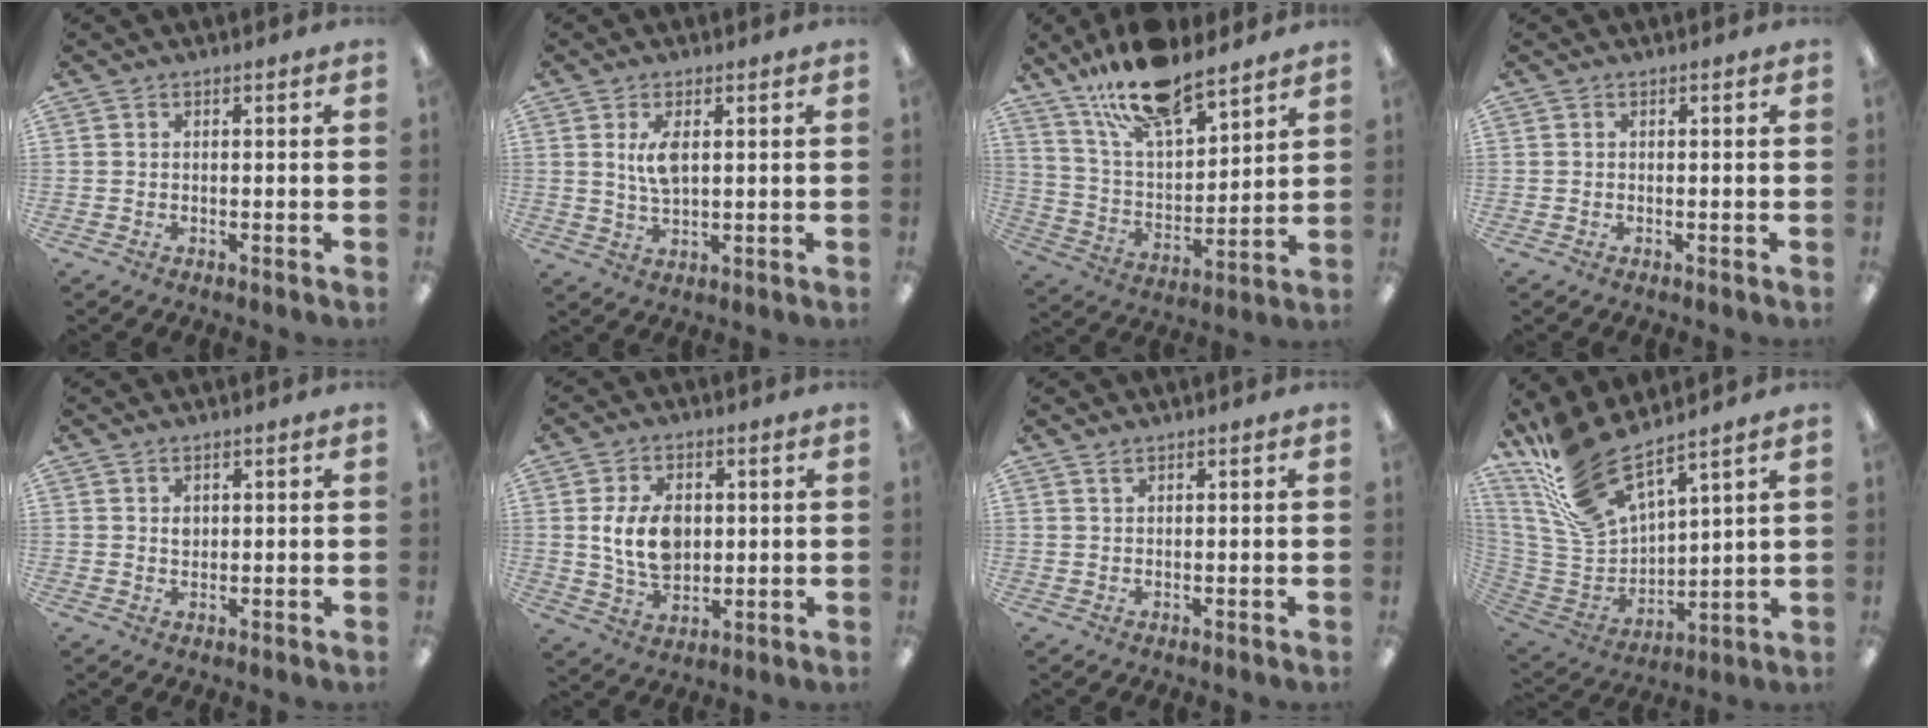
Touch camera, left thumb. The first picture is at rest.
{"total": 5.5, "force": [1.8, 2.5, 4.5], "torque": [-0.094, -0.002, 0.027]}
{"total": 17.2, "force": [13.9, 5.5, 8.4], "torque": [-0.164, -0.077, 0.246]}
{"total": 0.0}
{"total": 1.5, "force": [0.9, 0.9, 0.7], "torque": [-0.008, -0.002, 0.015]}
{"total": 10.1, "force": [1.5, 7.1, 7.0], "torque": [-0.147, 0.004, 0.026]}
{"total": 1.1, "force": [0.9, 0.3, 0.5], "torque": [-0.012, 0.002, 0.016]}
{"total": 18.3, "force": [15.1, 5.1, 9.0], "torque": [-0.227, -0.100, 0.276]}